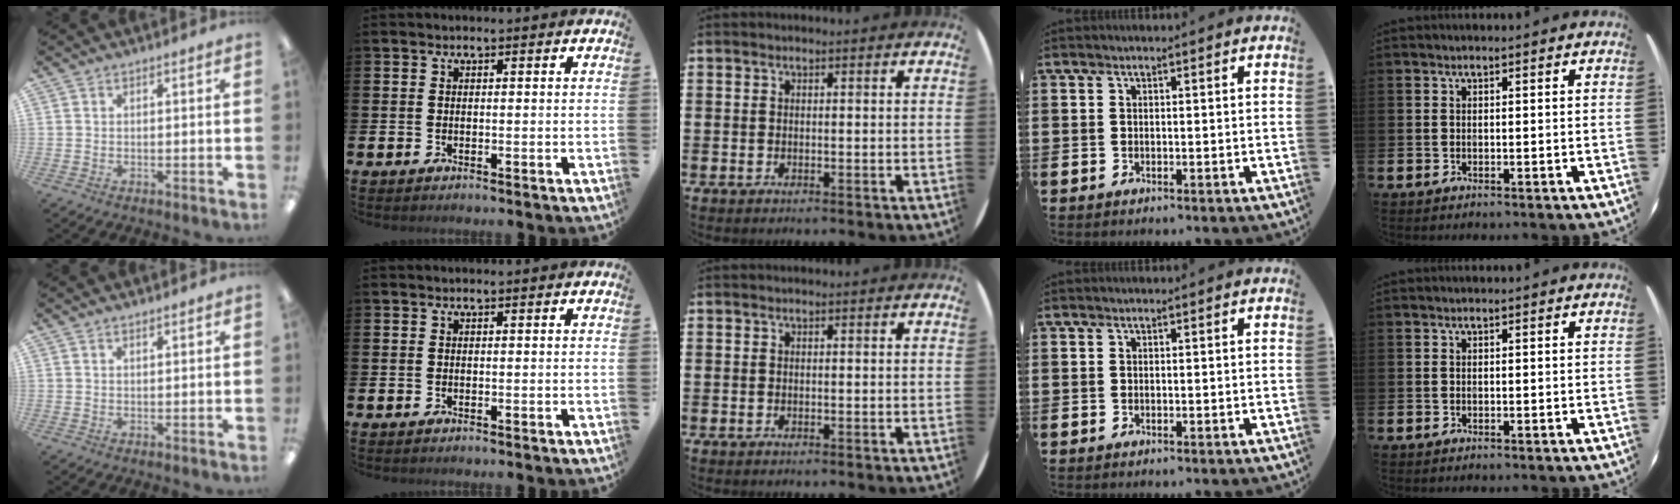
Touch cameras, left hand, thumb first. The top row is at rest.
{"thumb": {"total": 0.7, "force": [0.7, 0.2, -0.1], "torque": [-0.001, -0.001, 0.013]}}